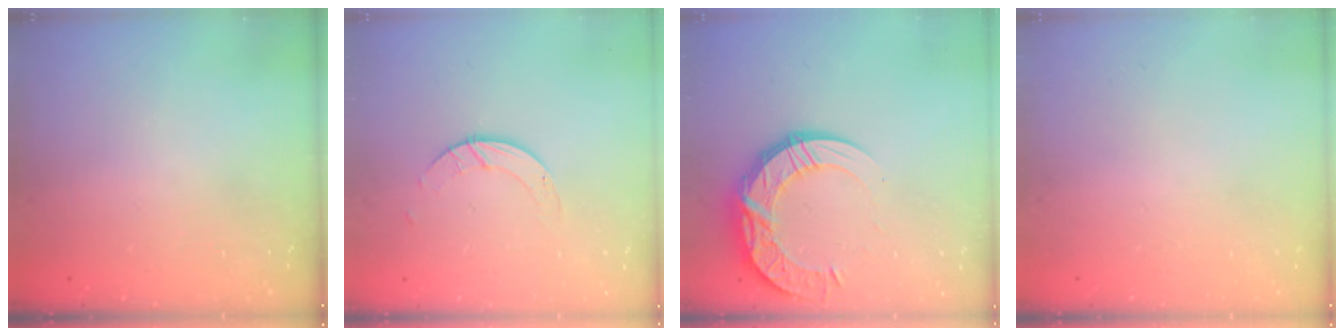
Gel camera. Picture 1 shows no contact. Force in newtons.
{"total": 3.6, "press": 3.6, "slide": 0.2}
{"total": 19.5, "press": 19.4, "slide": 1.5}
{"total": 0.0}